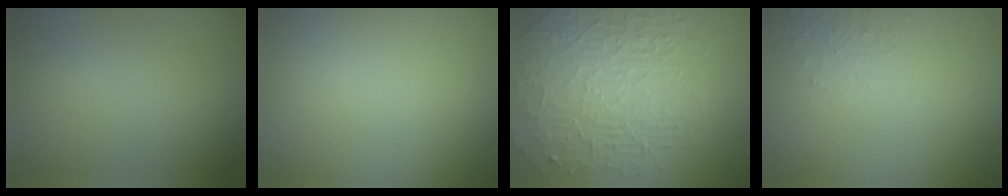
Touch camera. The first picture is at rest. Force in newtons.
{"total": 0.0}
{"total": 9.7, "press": 6.2, "slide": 7.5}
{"total": 1.3, "press": 1.3, "slide": 0.2}